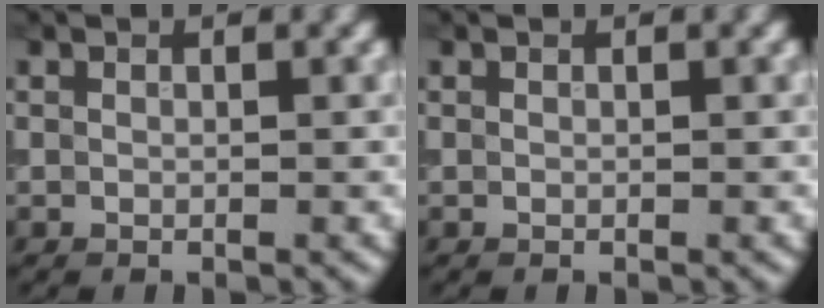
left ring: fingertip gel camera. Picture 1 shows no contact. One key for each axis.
{"total": 0.0}